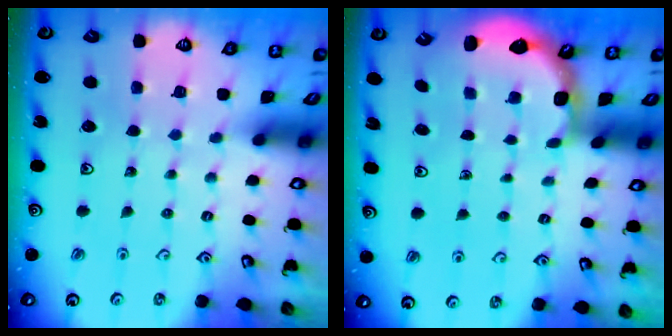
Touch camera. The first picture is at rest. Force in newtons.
{"total": 2.3, "press": 1.8, "slide": 1.3}